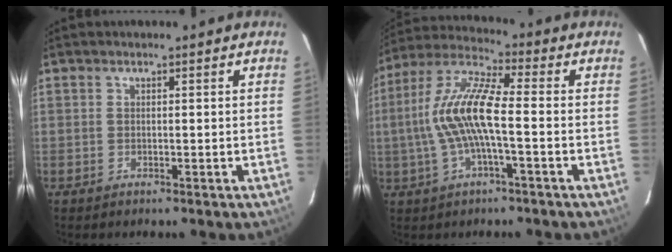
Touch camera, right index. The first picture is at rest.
{"total": 12.9, "force": [-1.3, 2.8, 12.5], "torque": [-0.253, 0.010, -0.028]}